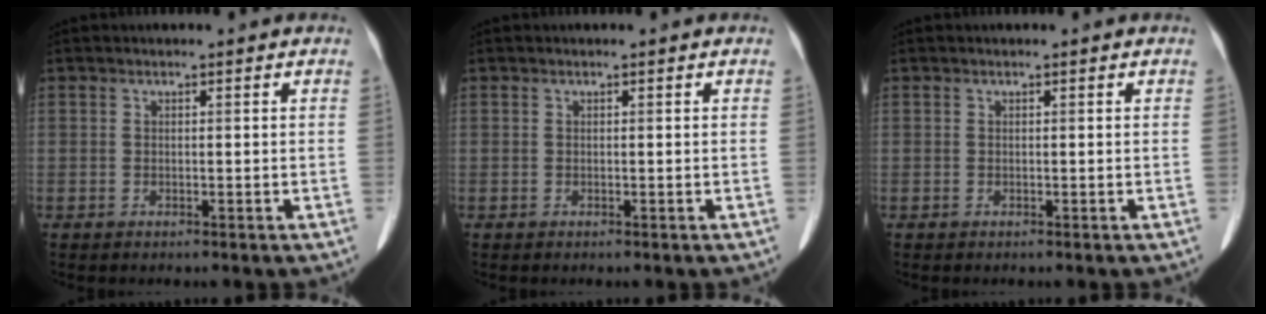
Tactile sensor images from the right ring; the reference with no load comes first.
{"total": 0.0}
{"total": 0.0}